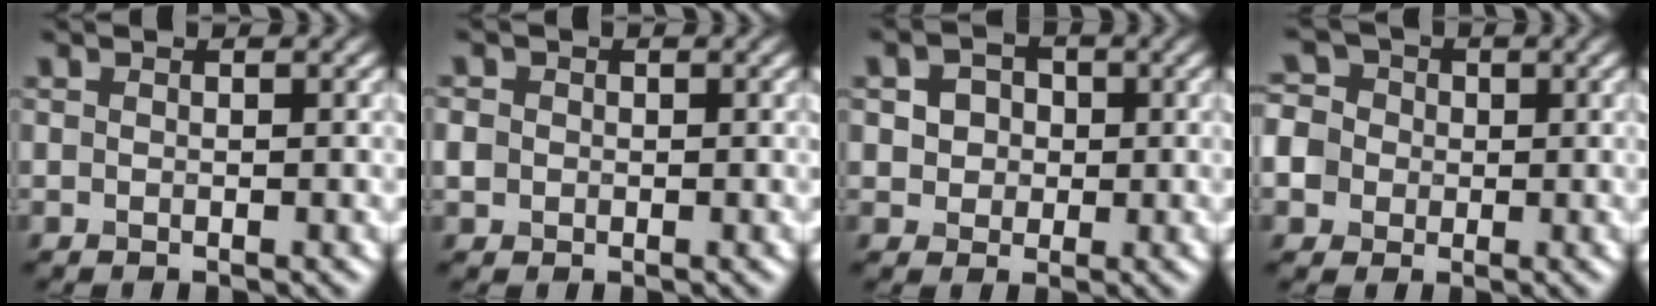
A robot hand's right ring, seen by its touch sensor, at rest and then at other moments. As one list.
[{"total": 1.4, "force": [-0.1, 1.3, 0.4], "torque": [-0.006, -0.002, -0.005]}, {"total": 3.3, "force": [0.6, 2.8, 1.6], "torque": [-0.025, 0.007, 0.000]}, {"total": 7.7, "force": [-0.6, 7.2, 2.8], "torque": [-0.063, 0.026, -0.047]}]